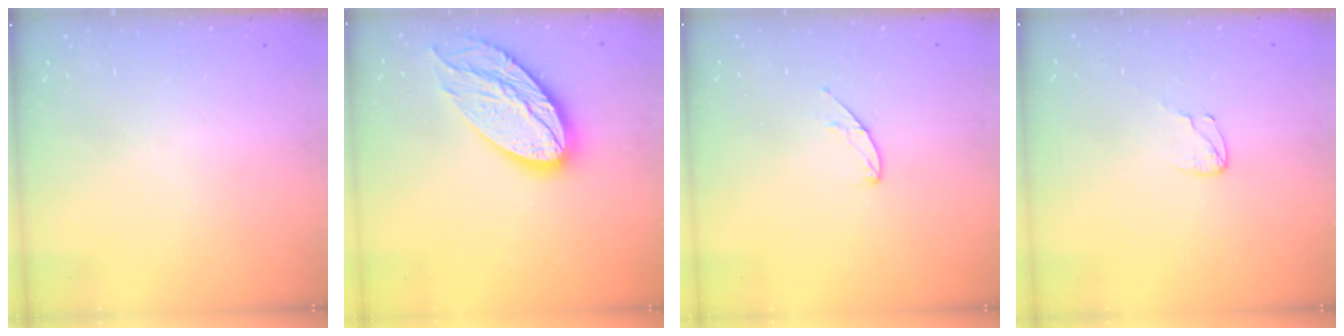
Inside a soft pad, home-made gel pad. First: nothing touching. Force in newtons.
{"total": 18.8, "press": 18.7, "slide": 1.3}
{"total": 5.2, "press": 5.1, "slide": 0.5}
{"total": 2.7, "press": 2.7, "slide": 0.2}